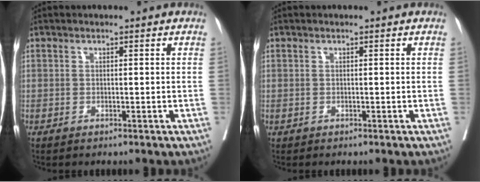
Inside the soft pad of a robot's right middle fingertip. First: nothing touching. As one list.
[{"total": 0.0}]